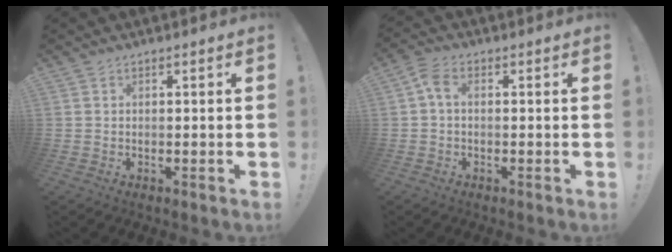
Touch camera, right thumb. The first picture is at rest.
{"total": 4.0, "force": [0.3, 2.2, 3.3], "torque": [-0.071, 0.005, 0.006]}